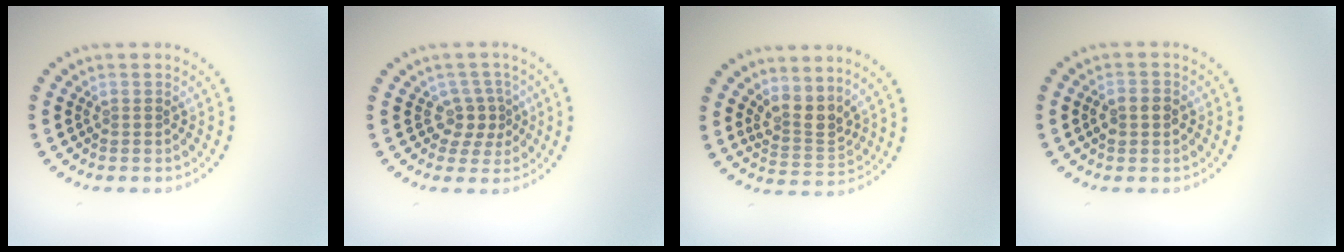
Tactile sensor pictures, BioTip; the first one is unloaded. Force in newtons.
{"total": 2.4, "press": 1.9, "slide": 1.5}
{"total": 2.9, "press": 2.3, "slide": 1.7}
{"total": 2.3, "press": 2.3, "slide": 0.2}